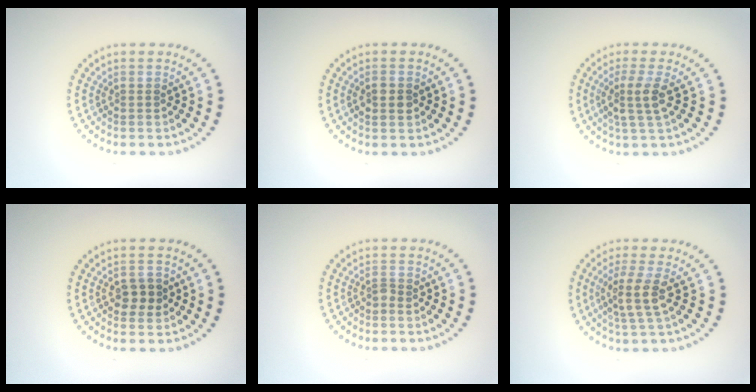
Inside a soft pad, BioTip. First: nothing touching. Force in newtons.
{"total": 1.5, "press": 1.5, "slide": 0.1}
{"total": 2.7, "press": 2.2, "slide": 1.6}
{"total": 2.2, "press": 2.2, "slide": 0.2}
{"total": 0.8, "press": 0.5, "slide": 0.5}
{"total": 3.0, "press": 2.3, "slide": 1.8}